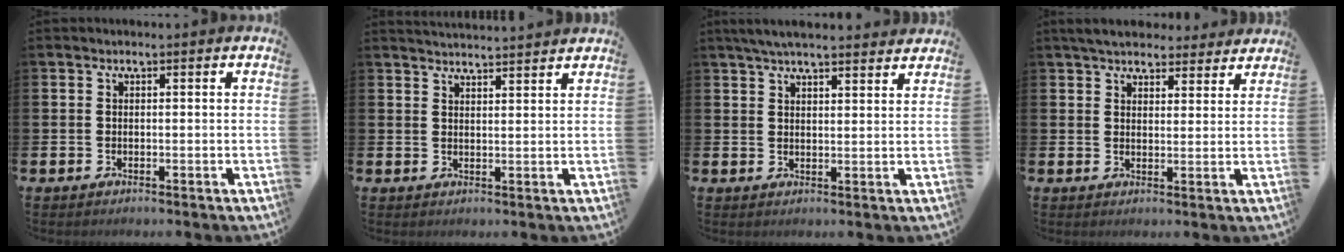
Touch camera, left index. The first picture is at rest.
{"total": 3.1, "force": [3.1, -0.2, 0.1], "torque": [0.000, -0.020, 0.055]}
{"total": 4.8, "force": [4.5, 0.6, 1.5], "torque": [-0.032, -0.013, 0.081]}
{"total": 5.3, "force": [5.0, 1.5, 1.1], "torque": [-0.028, -0.022, 0.090]}